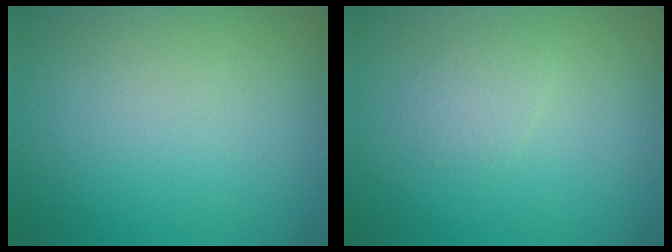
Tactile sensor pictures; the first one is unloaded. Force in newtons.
{"total": 1.3, "press": 1.3, "slide": 0.2}